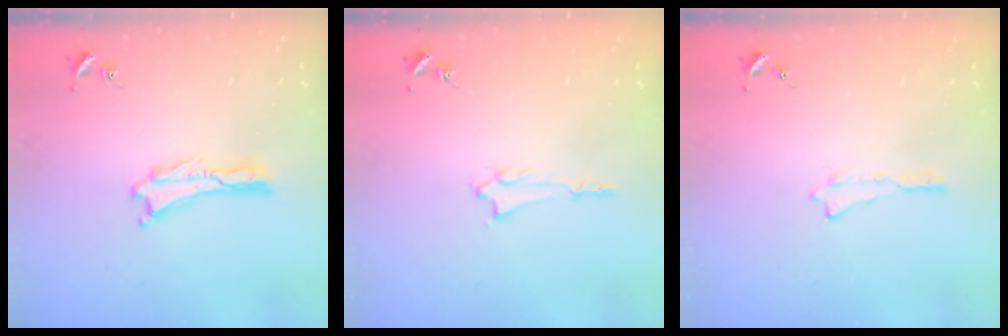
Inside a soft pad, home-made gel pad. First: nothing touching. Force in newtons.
{"total": 1.2, "press": 1.2, "slide": 0.1}
{"total": 0.0}